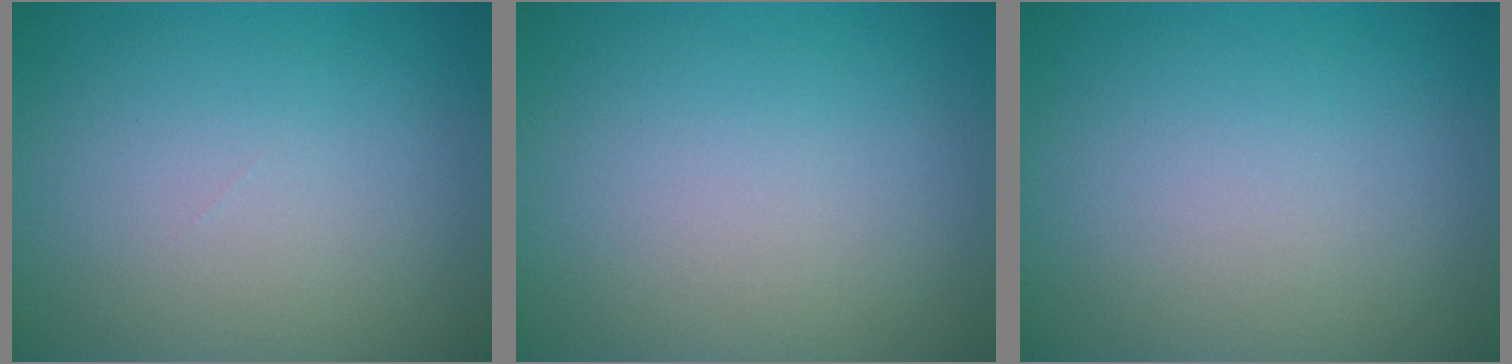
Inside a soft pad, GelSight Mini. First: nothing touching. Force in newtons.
{"total": 0.0}
{"total": 0.0}